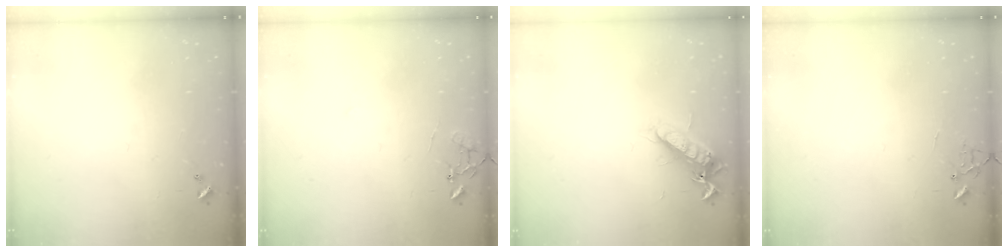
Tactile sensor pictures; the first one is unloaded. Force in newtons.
{"total": 8.7, "press": 8.7, "slide": 0.8}
{"total": 13.0, "press": 12.9, "slide": 1.2}
{"total": 6.4, "press": 6.4, "slide": 0.6}